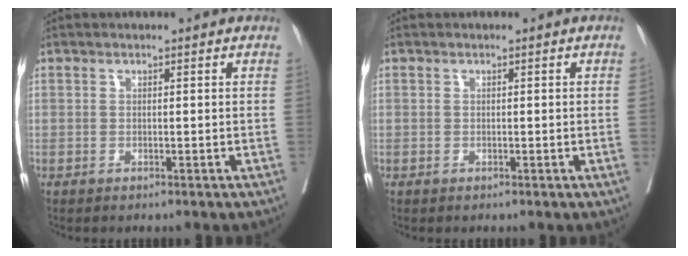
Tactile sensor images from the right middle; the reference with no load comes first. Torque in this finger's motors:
{"motor_torque": [1.21, -0.92, -0.03, -0.21]}